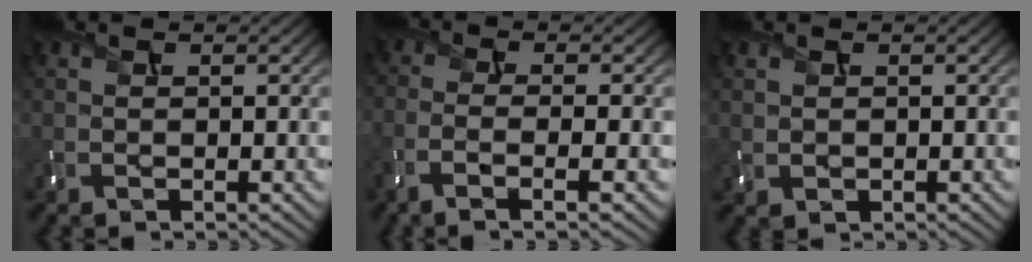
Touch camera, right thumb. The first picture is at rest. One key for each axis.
{"total": 5.8, "fx": -3.0, "fy": 1.4, "fz": 4.8, "tx": -0.083, "ty": -0.007, "tz": -0.067}
{"total": 0.9, "fx": 0.3, "fy": 0.8, "fz": 0.3, "tx": -0.010, "ty": -0.005, "tz": 0.011}